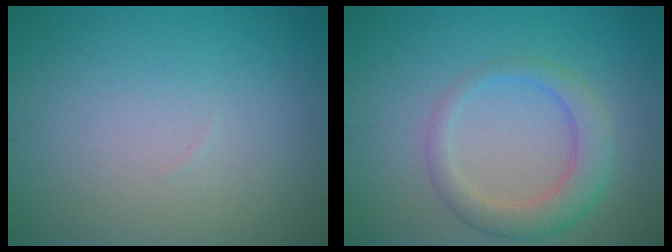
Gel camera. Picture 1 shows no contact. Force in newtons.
{"total": 3.8, "press": 3.8, "slide": 0.1}